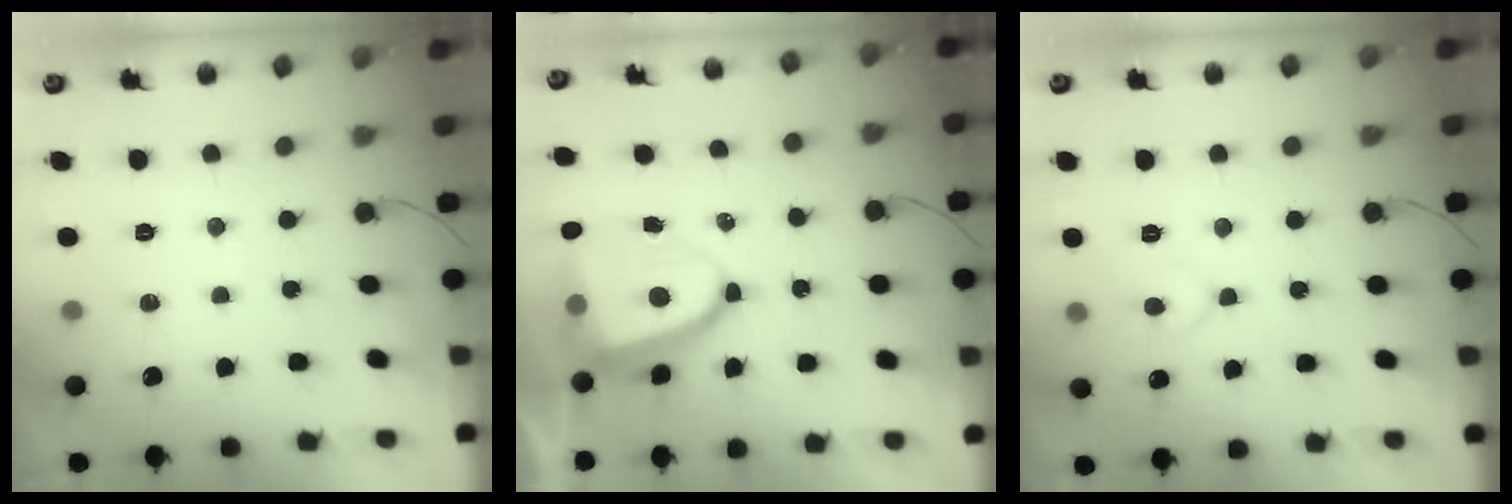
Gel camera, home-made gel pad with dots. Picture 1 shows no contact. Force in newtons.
{"total": 9.9, "press": 9.9, "slide": 1.4}
{"total": 5.5, "press": 5.5, "slide": 0.3}